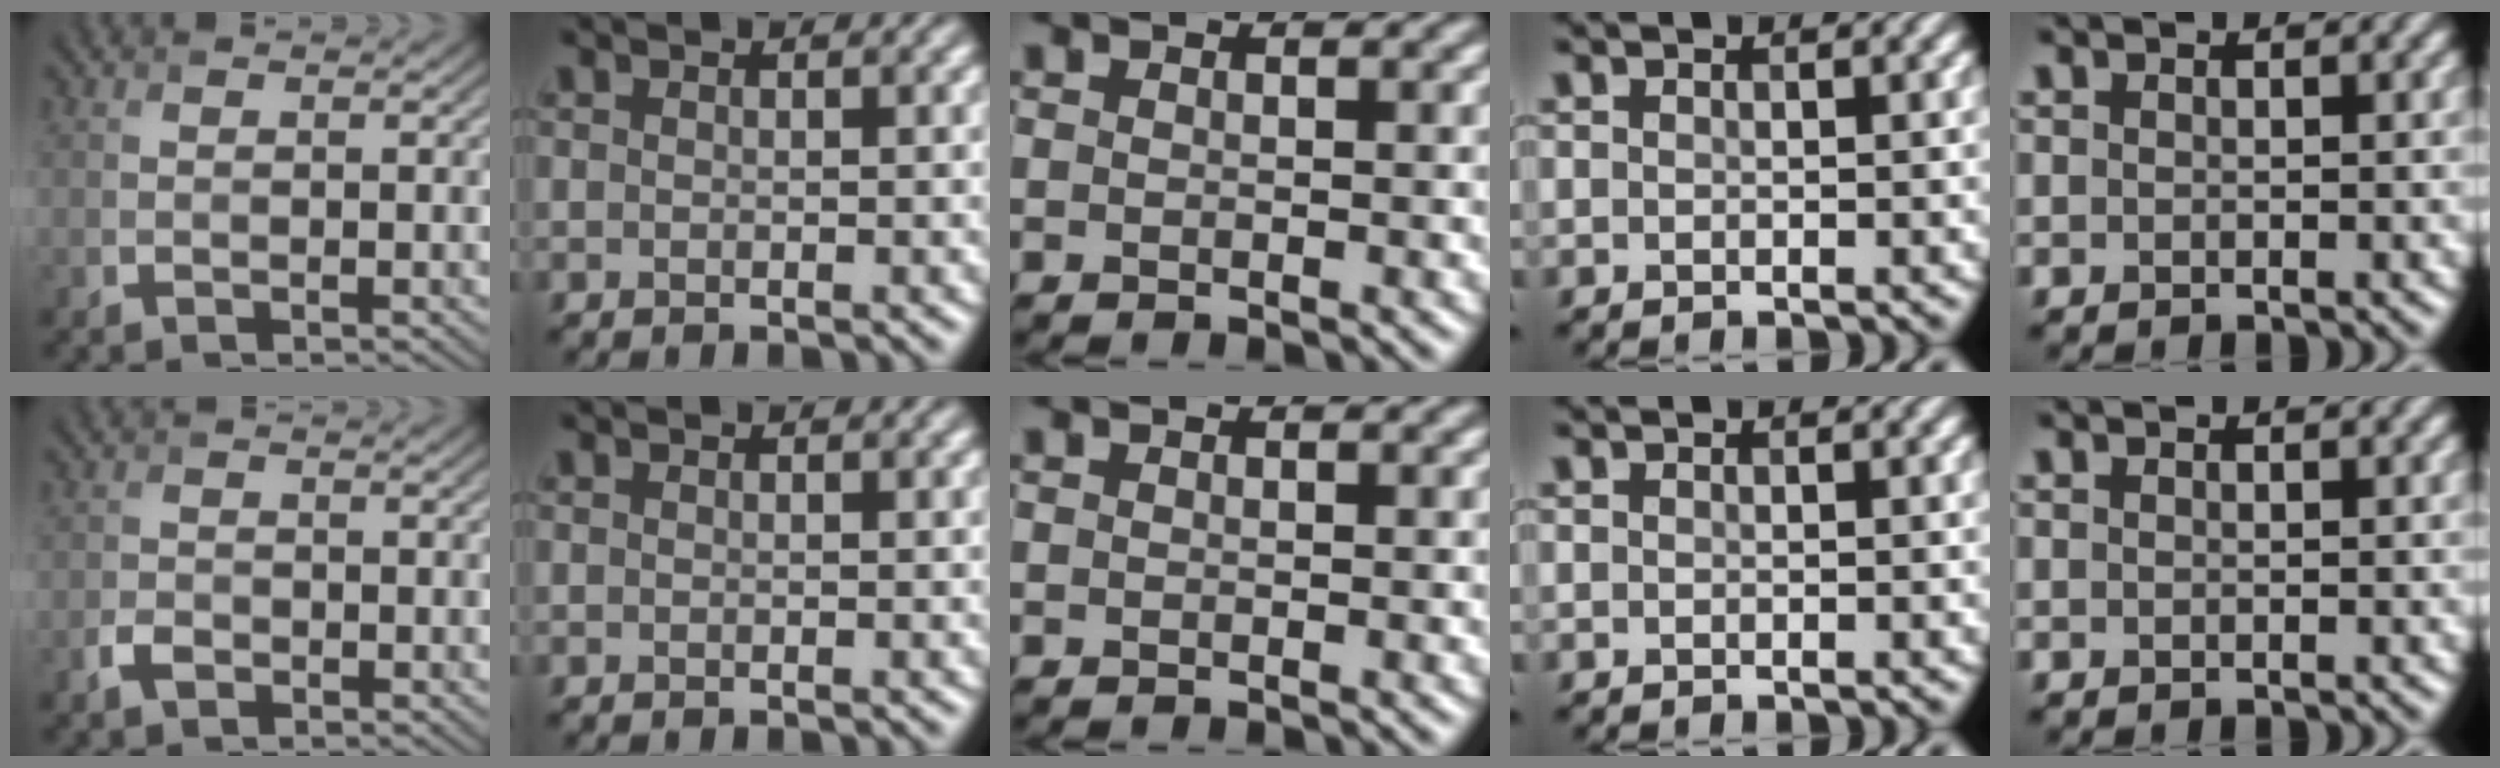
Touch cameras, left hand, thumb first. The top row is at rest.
{"thumb": {"total": 1.9, "force": [-1.1, 1.2, 0.9], "torque": [-0.020, -0.001, -0.025]}}